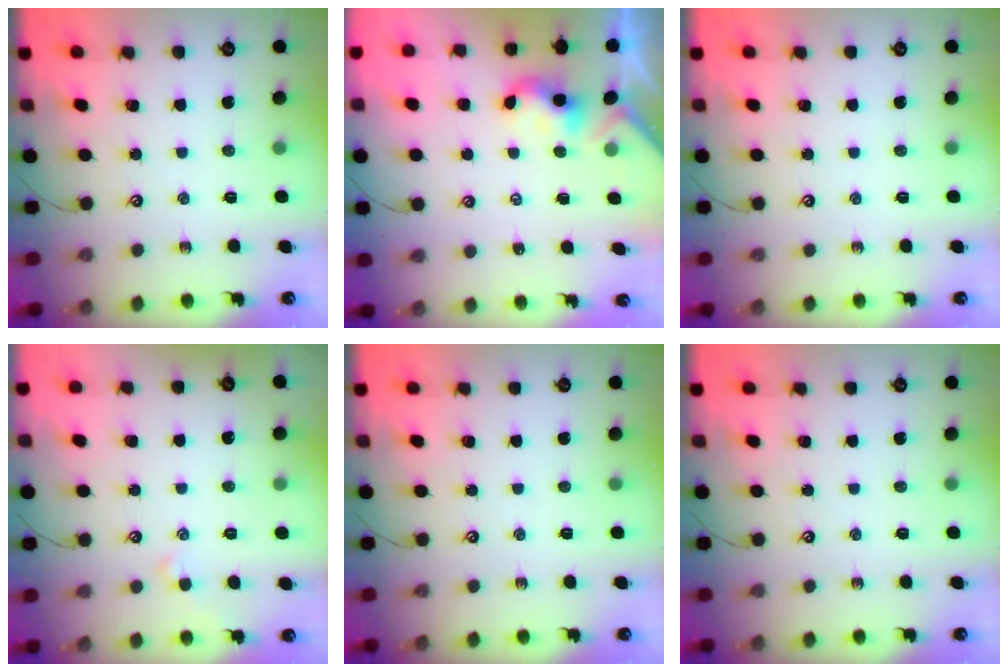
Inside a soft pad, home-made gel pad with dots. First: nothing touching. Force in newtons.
{"total": 2.1, "press": 2.1, "slide": 0.3}
{"total": 0.0}
{"total": 2.1, "press": 2.1, "slide": 0.3}
{"total": 0.0}
{"total": 0.0}